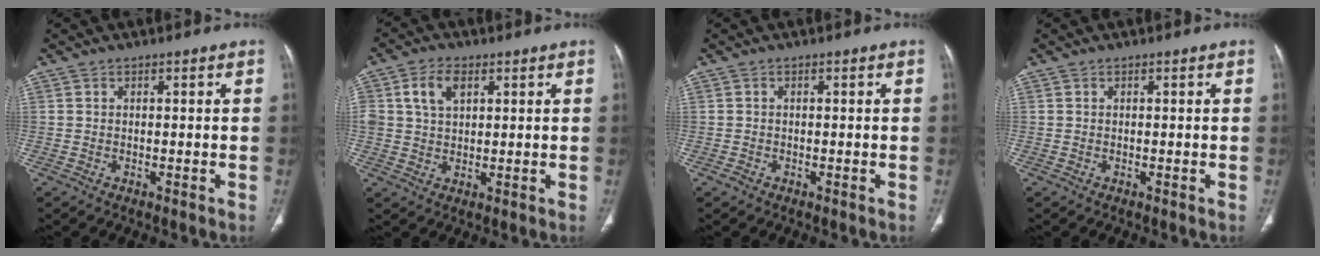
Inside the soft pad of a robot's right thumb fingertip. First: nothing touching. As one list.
[{"total": 5.8, "force": [2.2, 3.7, 3.9], "torque": [-0.065, 0.000, 0.044]}, {"total": 0.8, "force": [-0.5, 0.6, 0.2], "torque": [-0.004, 0.001, -0.011]}, {"total": 0.0}]